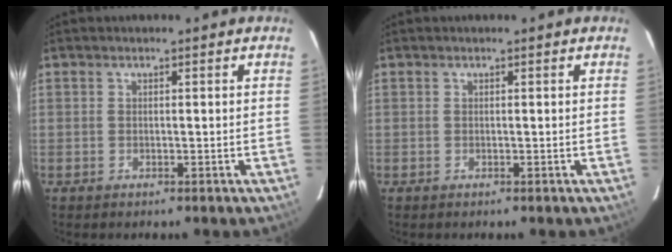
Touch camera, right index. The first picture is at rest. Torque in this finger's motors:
{"motor_torque": [0.02, 0.02, 0.00, 0.00]}